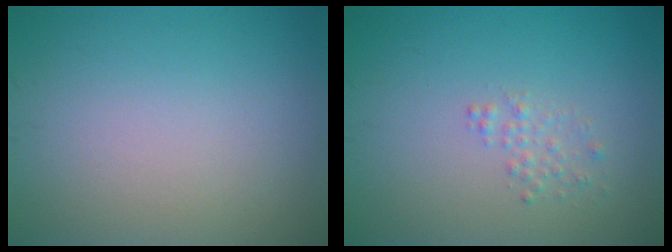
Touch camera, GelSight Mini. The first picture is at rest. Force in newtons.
{"total": 1.1, "press": 1.1, "slide": 0.0}